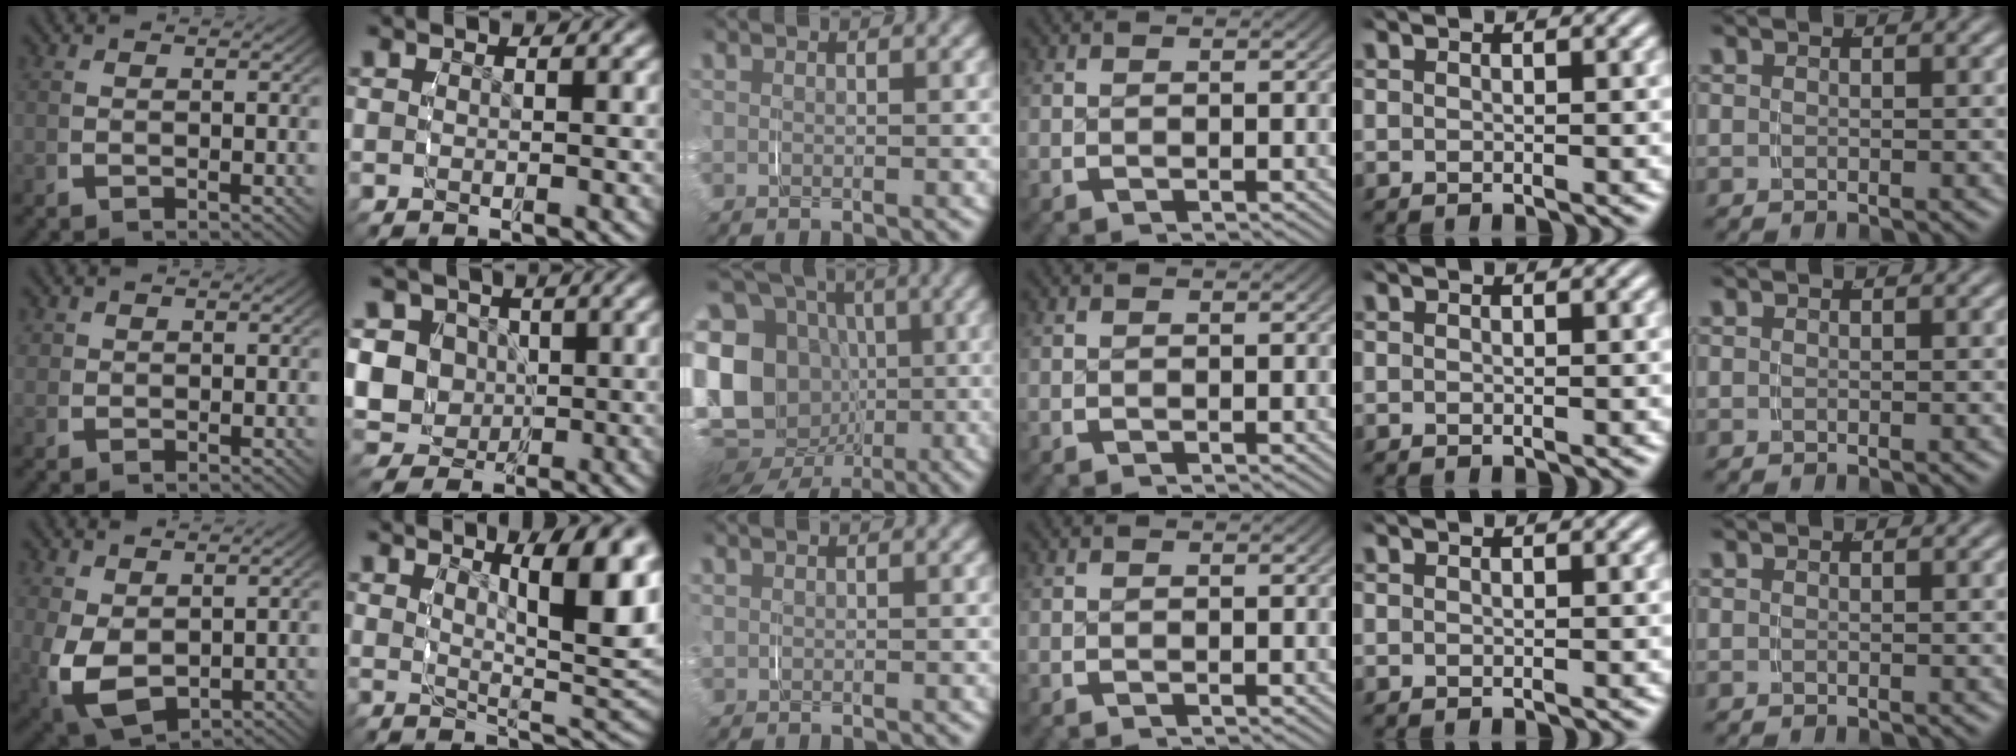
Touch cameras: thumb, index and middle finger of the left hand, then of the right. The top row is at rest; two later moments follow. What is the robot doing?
{"motion": "grasp_and_lifting", "object": "paper towel"}